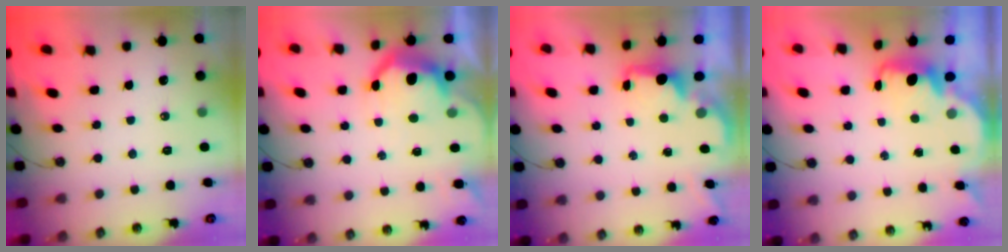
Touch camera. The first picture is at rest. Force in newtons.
{"total": 11.8, "press": 11.8, "slide": 0.8}
{"total": 1.7, "press": 1.5, "slide": 0.8}
{"total": 2.2, "press": 2.1, "slide": 0.6}